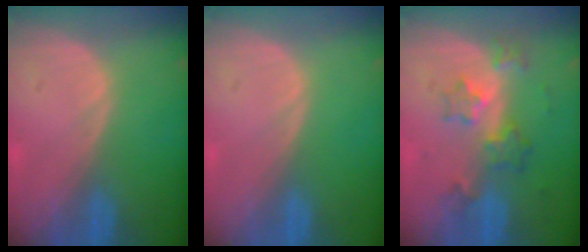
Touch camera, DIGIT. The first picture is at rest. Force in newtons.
{"total": 0.0}
{"total": 6.1, "press": 5.5, "slide": 2.5}